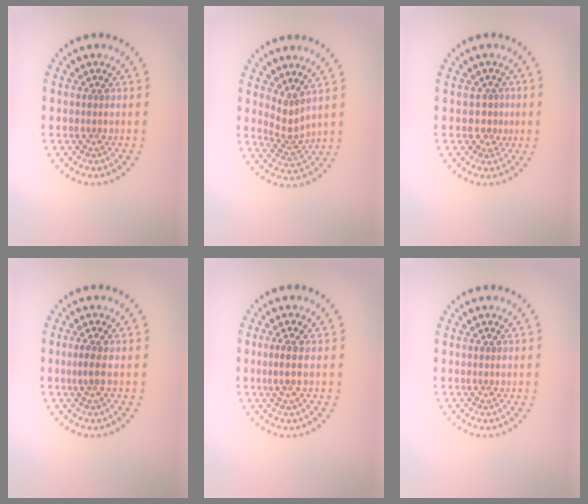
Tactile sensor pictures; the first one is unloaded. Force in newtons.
{"total": 2.2, "press": 1.6, "slide": 1.6}
{"total": 1.6, "press": 1.2, "slide": 1.0}
{"total": 1.2, "press": 0.9, "slide": 0.7}
{"total": 1.7, "press": 1.3, "slide": 1.1}
{"total": 0.0}